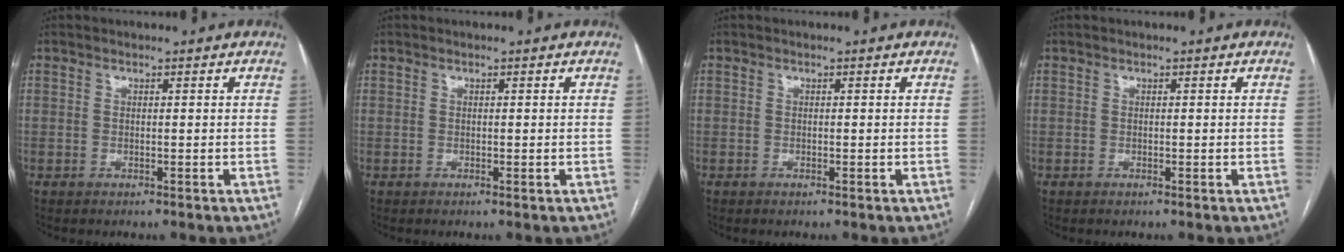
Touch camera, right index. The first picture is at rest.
{"total": 0.0}
{"total": 0.0}
{"total": 0.0}